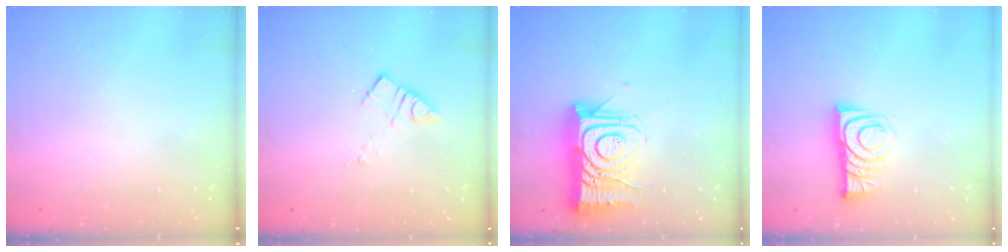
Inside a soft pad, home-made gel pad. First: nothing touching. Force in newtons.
{"total": 5.0, "press": 5.0, "slide": 0.4}
{"total": 16.7, "press": 16.6, "slide": 1.4}
{"total": 8.2, "press": 8.2, "slide": 0.9}